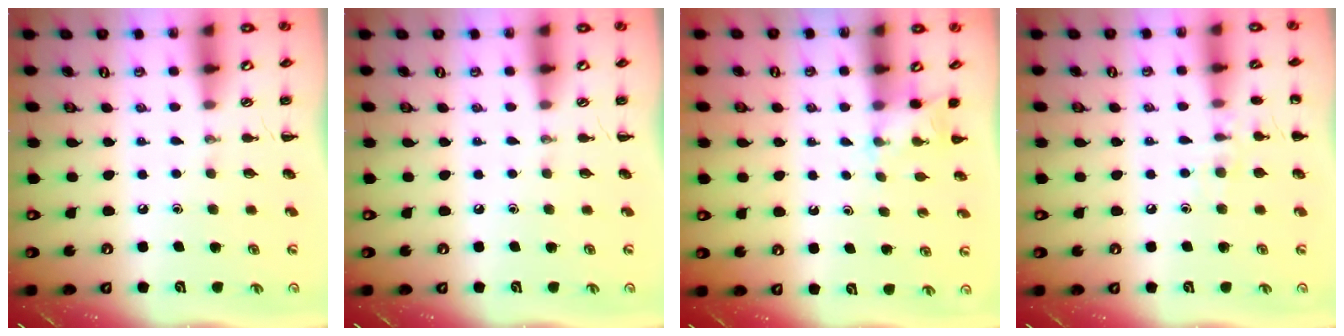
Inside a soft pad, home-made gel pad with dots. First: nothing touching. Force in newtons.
{"total": 0.0}
{"total": 3.5, "press": 3.4, "slide": 1.0}
{"total": 8.2, "press": 7.9, "slide": 2.1}